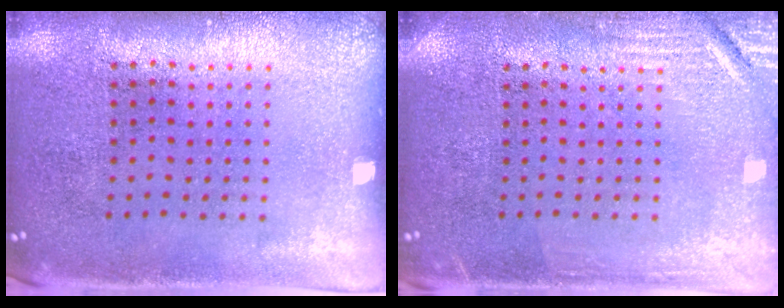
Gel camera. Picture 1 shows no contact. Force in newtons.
{"total": 2.7, "press": 2.7, "slide": 0.4}